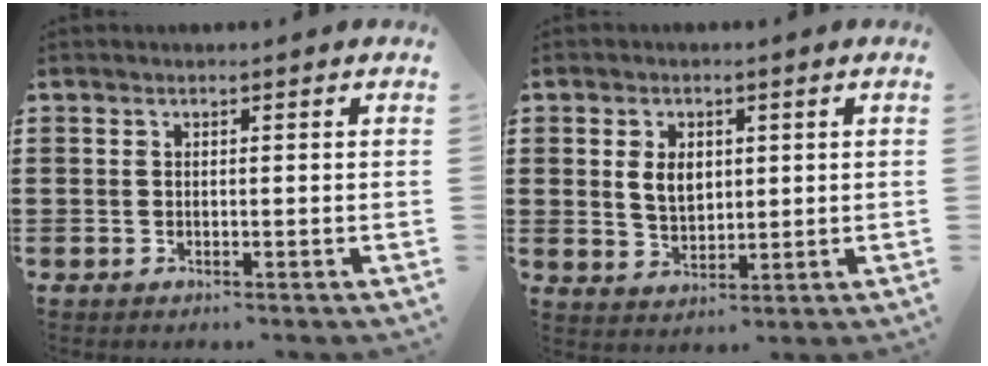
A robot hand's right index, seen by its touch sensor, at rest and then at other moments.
{"total": 4.4, "force": [0.9, 3.0, 3.2], "torque": [-0.062, 0.008, 0.013]}